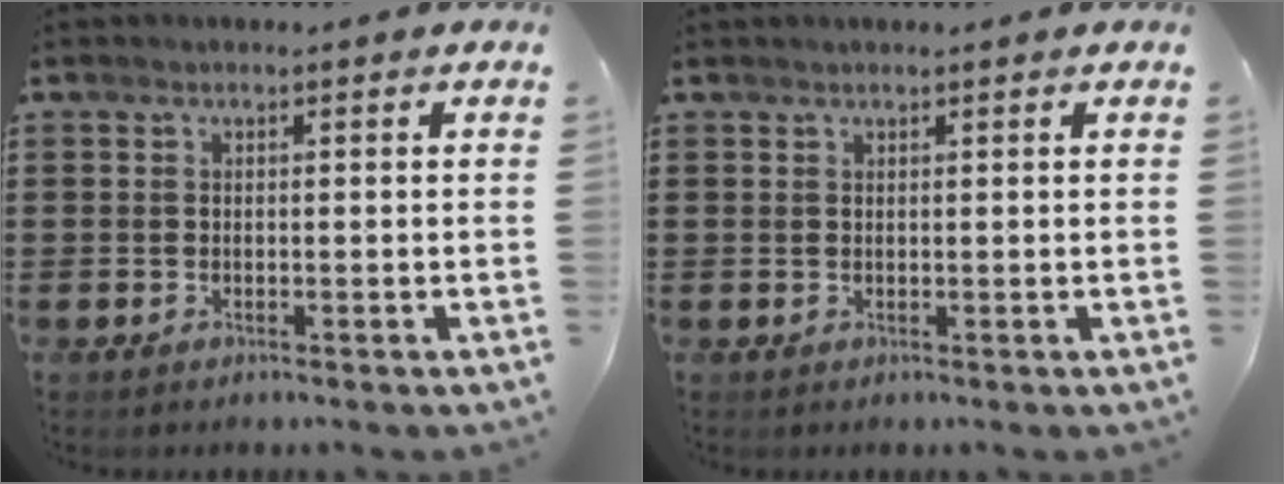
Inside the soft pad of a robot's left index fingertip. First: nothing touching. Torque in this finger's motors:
{"motor_torque": [0.77, 0.81, 0.02, 0.03]}